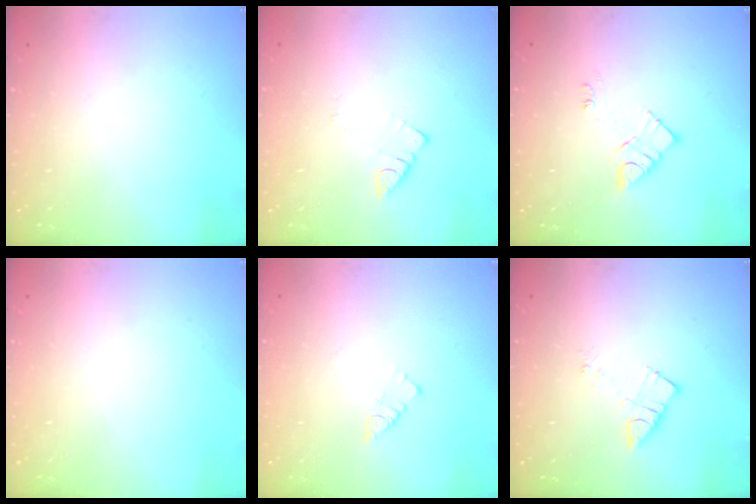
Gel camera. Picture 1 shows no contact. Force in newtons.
{"total": 2.5, "press": 2.5, "slide": 0.3}
{"total": 8.7, "press": 8.7, "slide": 0.3}
{"total": 0.0}
{"total": 3.2, "press": 3.2, "slide": 0.4}
{"total": 5.0, "press": 5.0, "slide": 0.4}